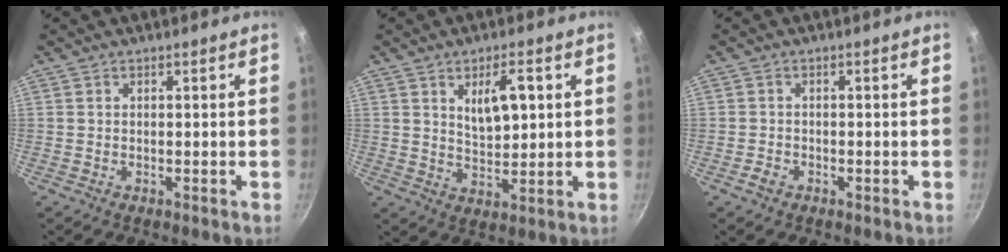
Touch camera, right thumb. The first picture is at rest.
{"total": 7.8, "force": [2.6, 3.6, 6.4], "torque": [-0.093, -0.014, 0.051]}
{"total": 1.7, "force": [-1.0, 1.1, 0.7], "torque": [-0.013, 0.010, -0.019]}